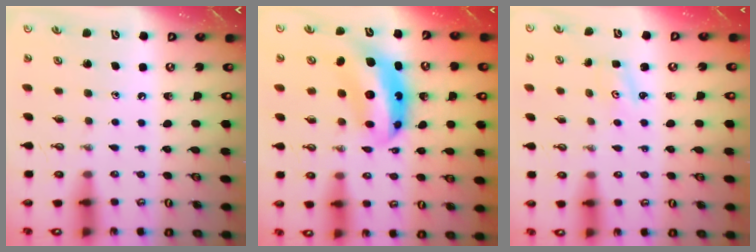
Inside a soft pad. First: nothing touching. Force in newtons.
{"total": 8.8, "press": 8.7, "slide": 1.1}
{"total": 1.3, "press": 1.3, "slide": 0.2}